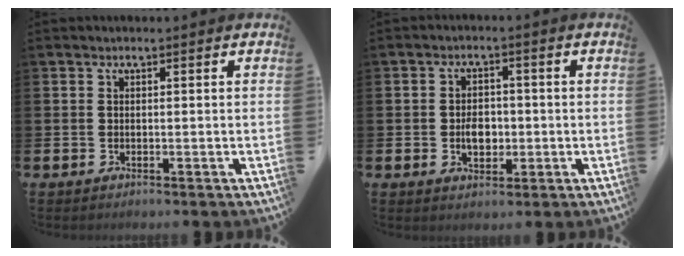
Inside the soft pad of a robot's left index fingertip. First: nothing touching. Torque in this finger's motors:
{"motor_torque": [0.77, 0.25, 0.13, 0.07]}